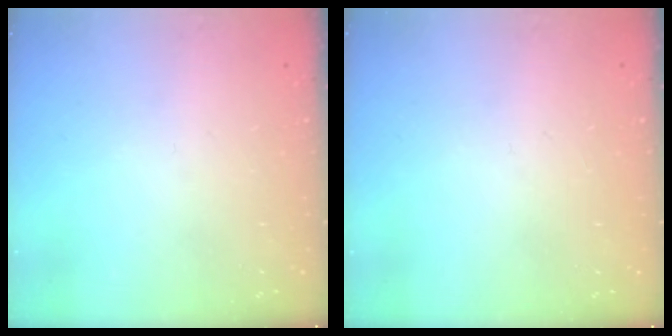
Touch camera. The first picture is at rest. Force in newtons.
{"total": 0.0}